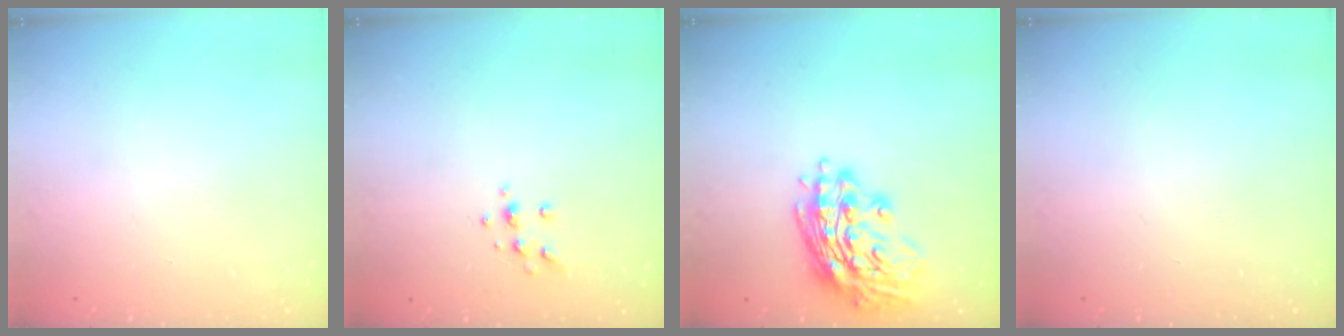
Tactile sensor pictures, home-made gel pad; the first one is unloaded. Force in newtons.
{"total": 7.0, "press": 6.9, "slide": 0.7}
{"total": 16.4, "press": 16.2, "slide": 2.5}
{"total": 0.0}